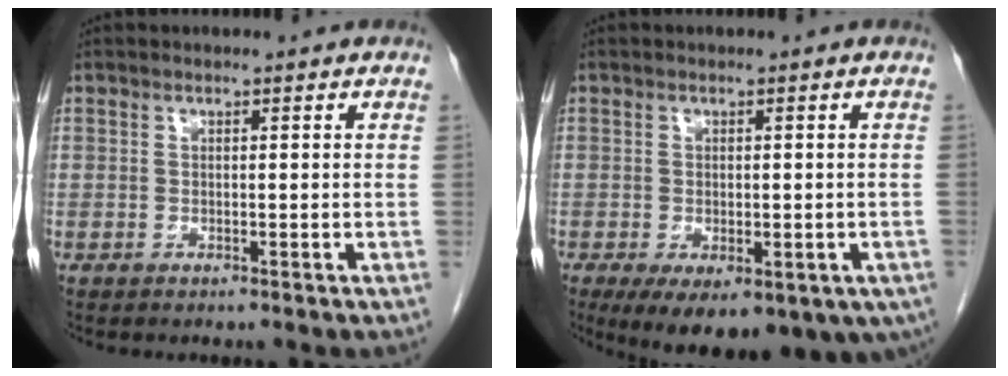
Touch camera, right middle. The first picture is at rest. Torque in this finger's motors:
{"motor_torque": [1.49, -0.64, 0.39, 0.17]}